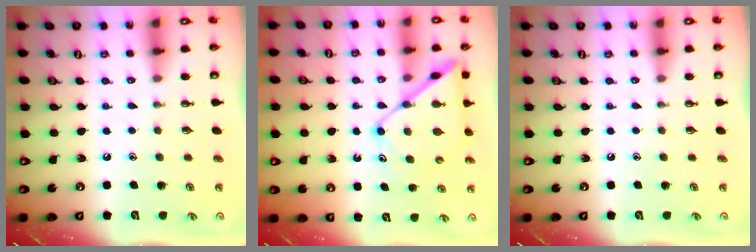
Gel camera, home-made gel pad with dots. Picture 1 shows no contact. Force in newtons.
{"total": 12.8, "press": 12.8, "slide": 1.1}
{"total": 0.0}